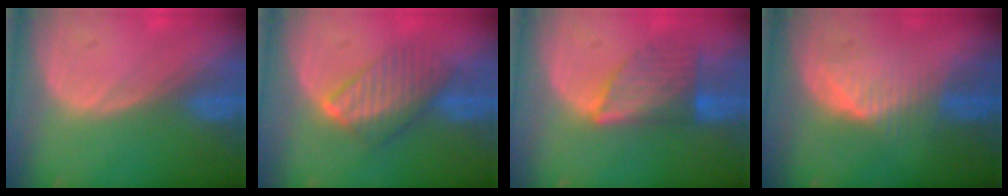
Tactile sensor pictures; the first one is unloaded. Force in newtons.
{"total": 6.5, "press": 6.4, "slide": 0.9}
{"total": 6.9, "press": 6.6, "slide": 2.0}
{"total": 4.8, "press": 4.8, "slide": 0.5}